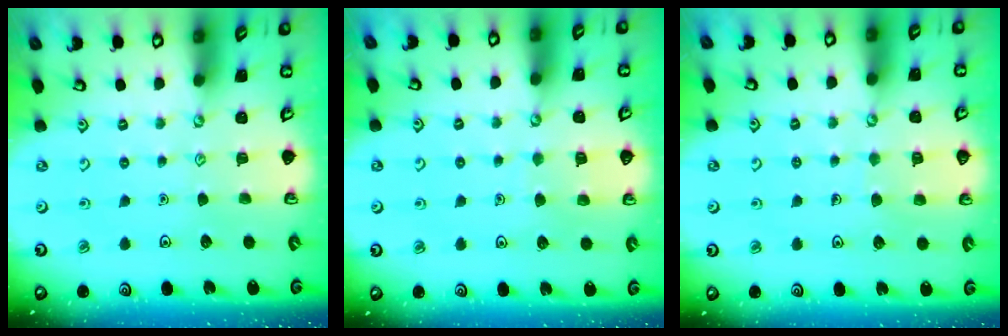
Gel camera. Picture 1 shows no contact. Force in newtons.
{"total": 4.7, "press": 4.6, "slide": 0.4}
{"total": 4.7, "press": 4.7, "slide": 0.3}